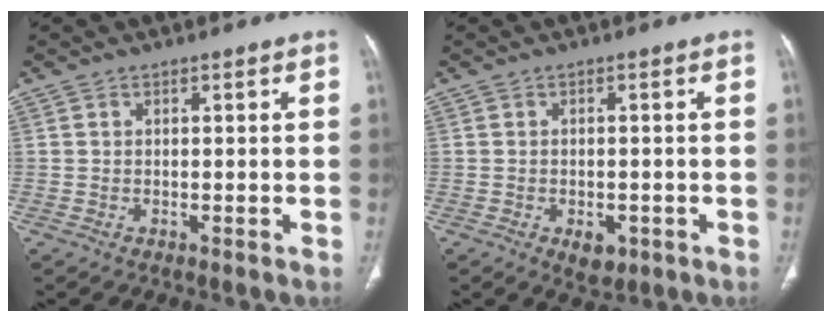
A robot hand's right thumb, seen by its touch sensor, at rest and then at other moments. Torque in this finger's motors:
{"motor_torque": [1.07, 0.77, 0.15, -0.50, -0.01]}